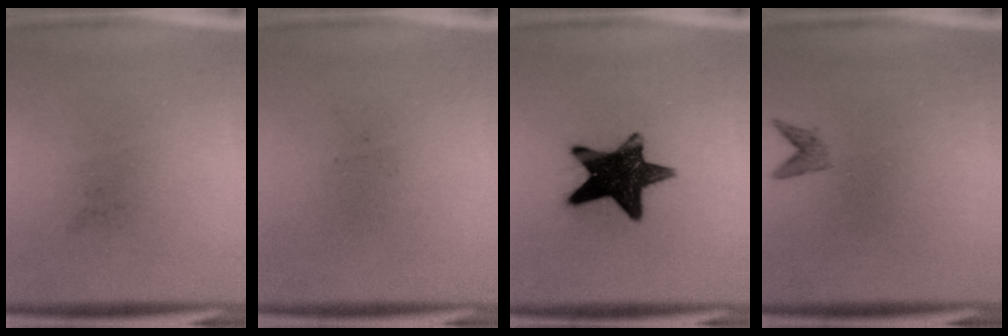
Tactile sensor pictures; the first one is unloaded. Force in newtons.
{"total": 0.0}
{"total": 14.3}
{"total": 1.1}